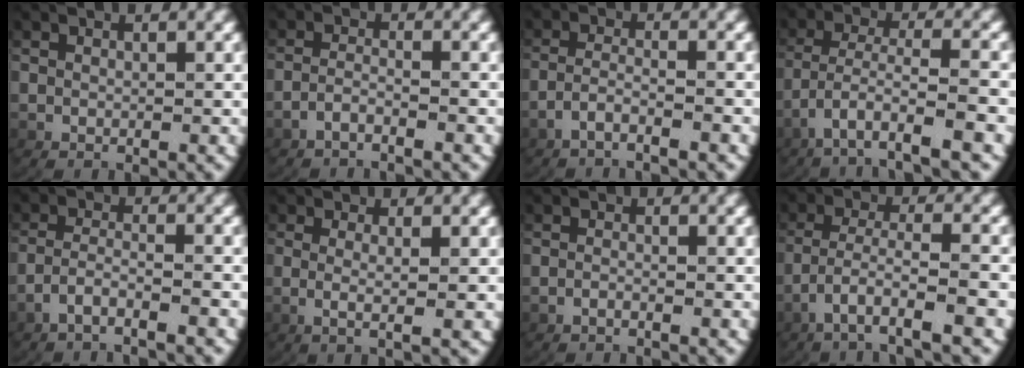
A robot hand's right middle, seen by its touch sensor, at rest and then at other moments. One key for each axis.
{"total": 2.2, "fx": -2.0, "fy": -0.1, "fz": 1.0, "tx": -0.029, "ty": -0.005, "tz": -0.033}
{"total": 2.6, "fx": -2.2, "fy": 0.1, "fz": 1.4, "tx": -0.036, "ty": -0.006, "tz": -0.037}
{"total": 4.7, "fx": -2.4, "fy": 1.1, "fz": 3.9, "tx": -0.090, "ty": -0.021, "tz": -0.021}
{"total": 3.1, "fx": -2.6, "fy": 0.3, "fz": 1.7, "tx": -0.040, "ty": -0.008, "tz": -0.043}
{"total": 2.4, "fx": 0.1, "fy": 0.0, "fz": 2.4, "tx": -0.059, "ty": -0.010, "tz": 0.007}
{"total": 1.1, "fx": -1.0, "fy": 0.1, "fz": 0.6, "tx": -0.019, "ty": 0.001, "tz": -0.019}
{"total": 4.2, "fx": -2.1, "fy": 0.7, "fz": 3.5, "tx": -0.079, "ty": -0.016, "tz": -0.023}